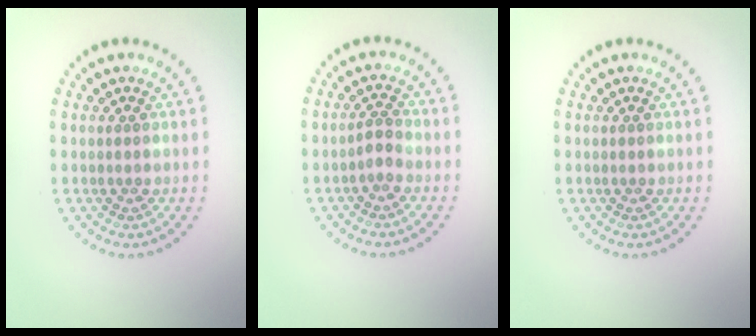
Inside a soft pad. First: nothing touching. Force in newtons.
{"total": 1.1, "press": 0.9, "slide": 0.6}
{"total": 0.0}